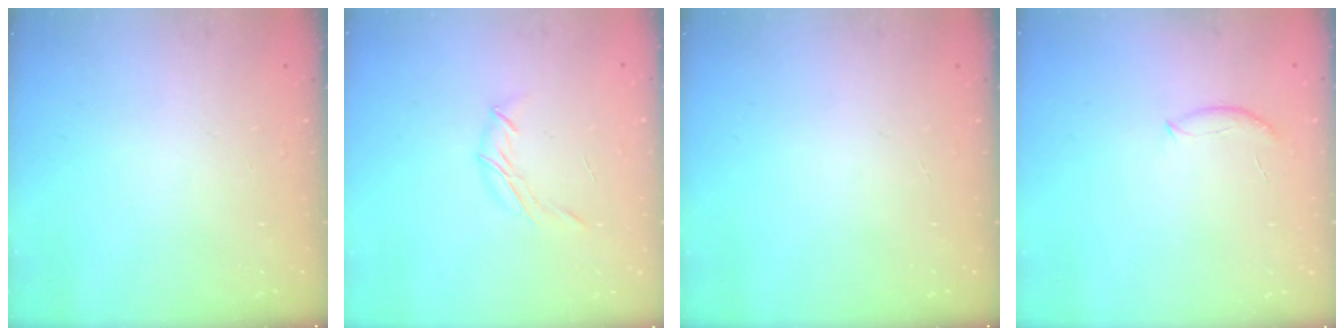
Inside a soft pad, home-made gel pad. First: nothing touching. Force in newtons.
{"total": 7.3, "press": 7.2, "slide": 1.1}
{"total": 0.0}
{"total": 6.0, "press": 5.9, "slide": 1.3}